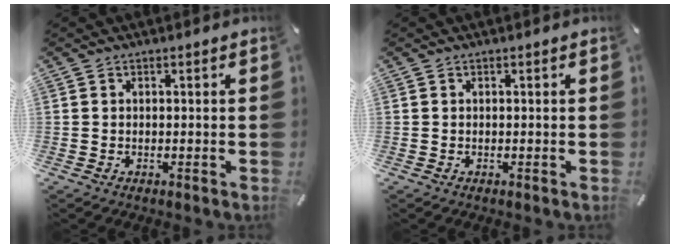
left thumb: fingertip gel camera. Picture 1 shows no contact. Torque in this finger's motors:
{"motor_torque": [-0.11, -0.14, -0.04, 0.17, 0.00]}